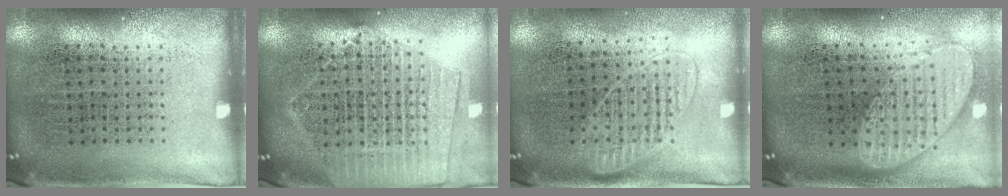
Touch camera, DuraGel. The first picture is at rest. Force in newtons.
{"total": 1.9, "press": 1.8, "slide": 0.7}
{"total": 1.4, "press": 1.3, "slide": 0.6}
{"total": 2.0, "press": 1.6, "slide": 1.1}